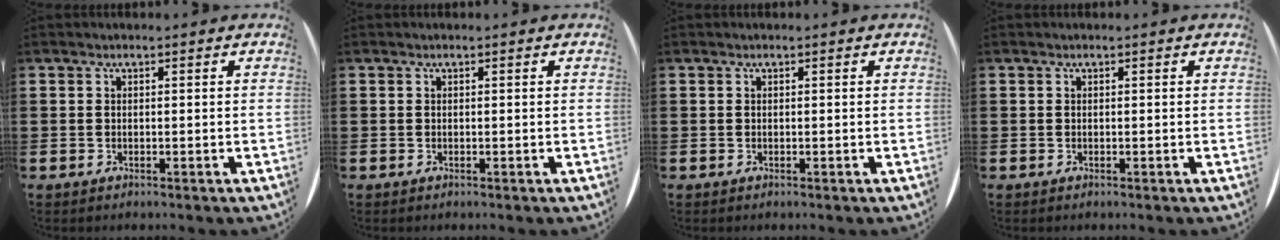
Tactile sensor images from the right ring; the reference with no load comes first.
{"total": 0.0}
{"total": 0.0}
{"total": 0.0}